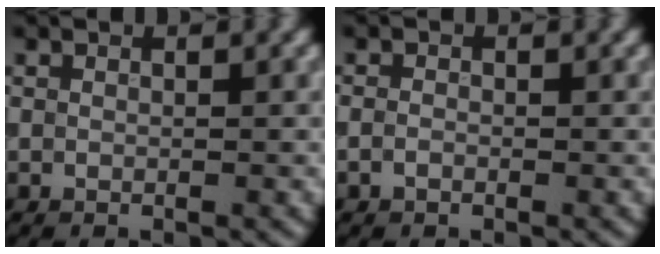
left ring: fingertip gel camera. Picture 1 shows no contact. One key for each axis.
{"total": 0.8, "fx": -0.4, "fy": 0.5, "fz": 0.5, "tx": -0.009, "ty": 0.000, "tz": -0.010}